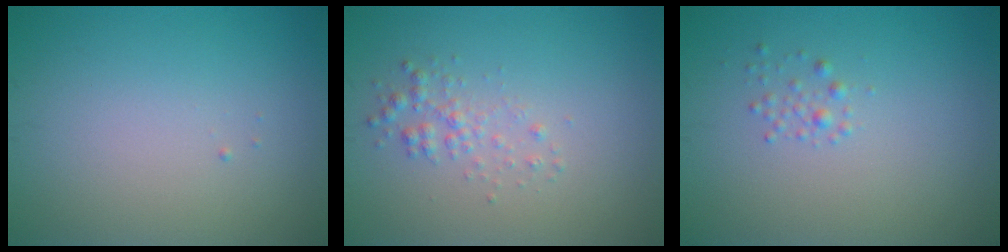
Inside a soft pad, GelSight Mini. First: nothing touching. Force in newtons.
{"total": 1.6, "press": 1.6, "slide": 0.0}
{"total": 0.9, "press": 0.9, "slide": 0.1}